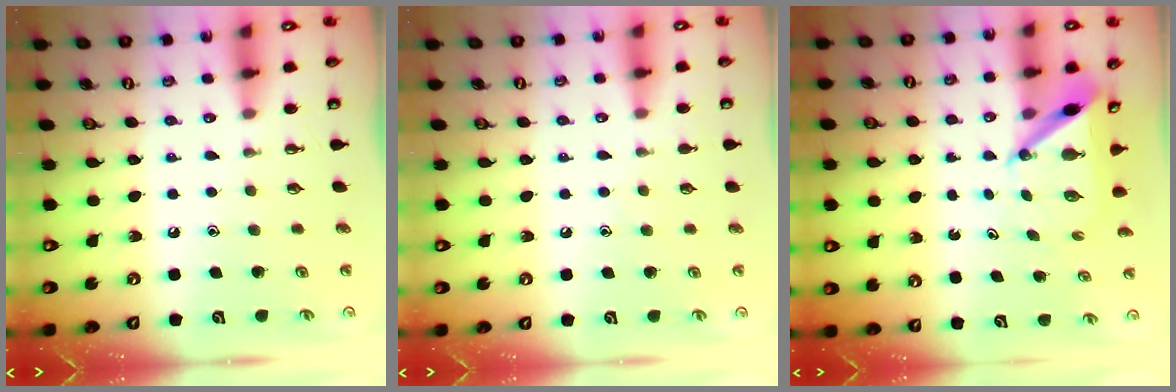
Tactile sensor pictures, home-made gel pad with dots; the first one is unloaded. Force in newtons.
{"total": 4.8, "press": 4.7, "slide": 0.5}
{"total": 5.9, "press": 5.9, "slide": 0.2}